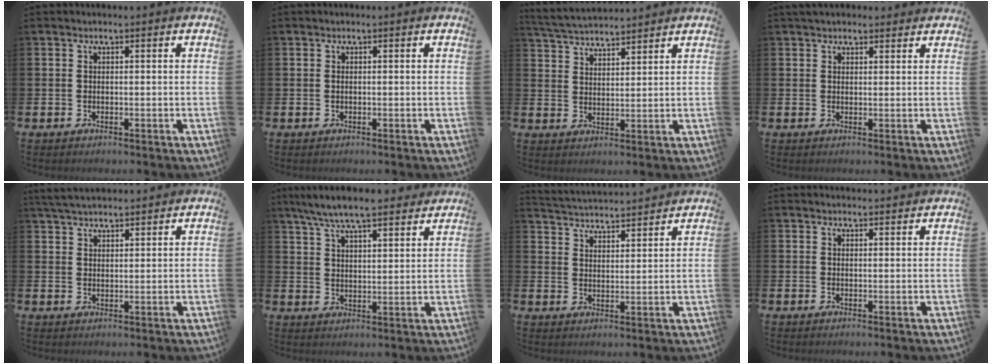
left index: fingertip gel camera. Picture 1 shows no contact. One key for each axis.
{"total": 0.0}
{"total": 4.5, "fx": 4.5, "fy": 0.4, "fz": 0.4, "tx": -0.028, "ty": -0.022, "tz": 0.082}
{"total": 2.5, "fx": 2.3, "fy": 0.8, "fz": 0.3, "tx": 0.000, "ty": -0.007, "tz": 0.041}
{"total": 4.1, "fx": 3.9, "fy": 0.7, "fz": 0.9, "tx": -0.025, "ty": -0.012, "tz": 0.073}
{"total": 7.7, "fx": 7.2, "fy": 1.0, "fz": 2.7, "tx": -0.070, "ty": -0.029, "tz": 0.129}
{"total": 4.3, "fx": 4.3, "fy": 0.1, "fz": -0.3, "tx": -0.016, "ty": -0.029, "tz": 0.077}
{"total": 1.4, "fx": 1.4, "fy": 0.3, "fz": 0.0, "tx": 0.008, "ty": -0.004, "tz": 0.024}